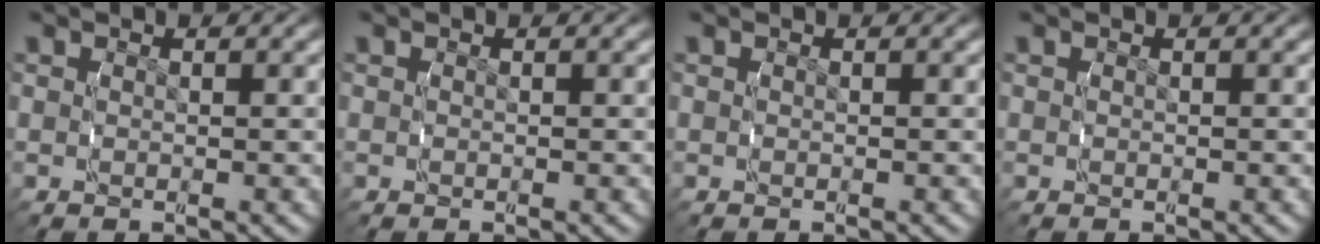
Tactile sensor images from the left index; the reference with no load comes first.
{"total": 0.0}
{"total": 0.0}
{"total": 0.0}